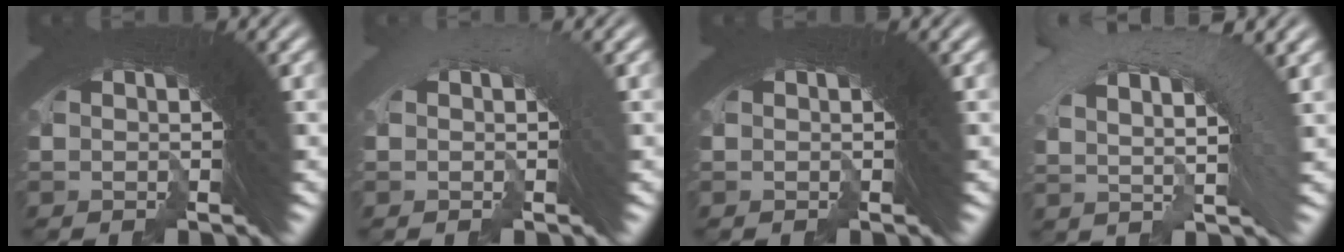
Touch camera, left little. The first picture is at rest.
{"total": 3.2, "force": [-2.6, -0.2, -1.9], "torque": [0.025, -0.010, -0.037]}
{"total": 0.0}
{"total": 4.8, "force": [-1.4, 3.9, 2.3], "torque": [-0.024, 0.018, -0.037]}